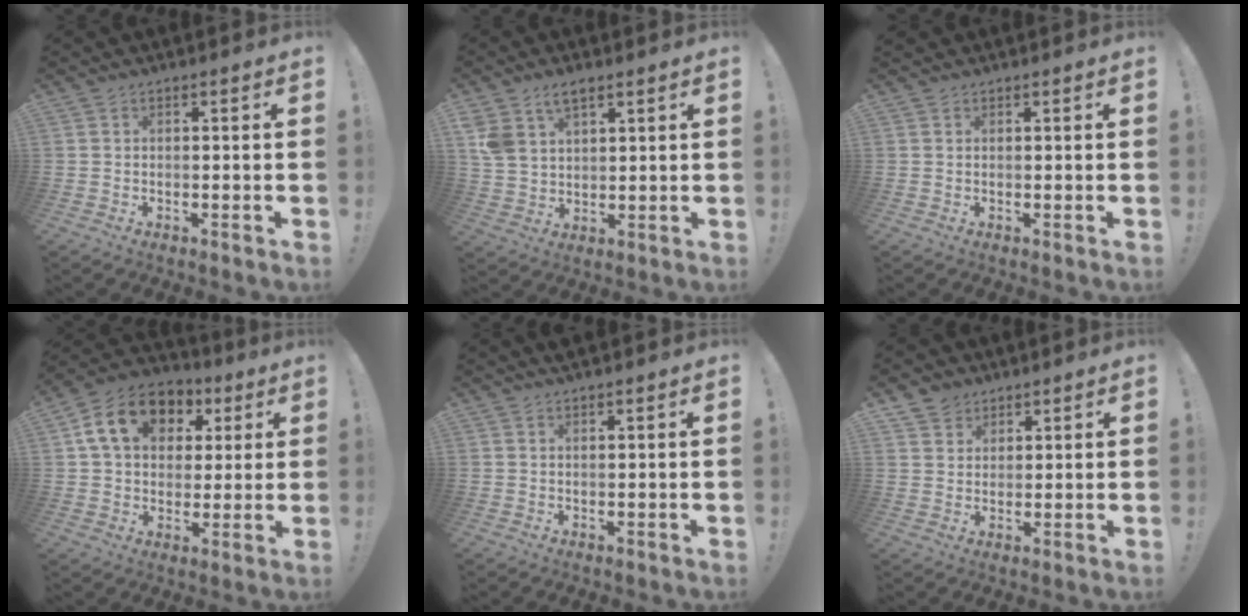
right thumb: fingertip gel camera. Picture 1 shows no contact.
{"total": 7.7, "force": [4.7, 4.5, 4.0], "torque": [-0.080, -0.011, 0.095]}
{"total": 0.7, "force": [0.7, 0.3, 0.0], "torque": [0.000, -0.001, 0.013]}
{"total": 15.7, "force": [5.9, 11.8, 8.7], "torque": [-0.137, -0.006, 0.113]}
{"total": 1.2, "force": [1.1, -0.2, 0.4], "torque": [-0.008, -0.003, 0.021]}
{"total": 5.2, "force": [3.8, 3.5, 0.1], "torque": [-0.002, -0.026, 0.072]}